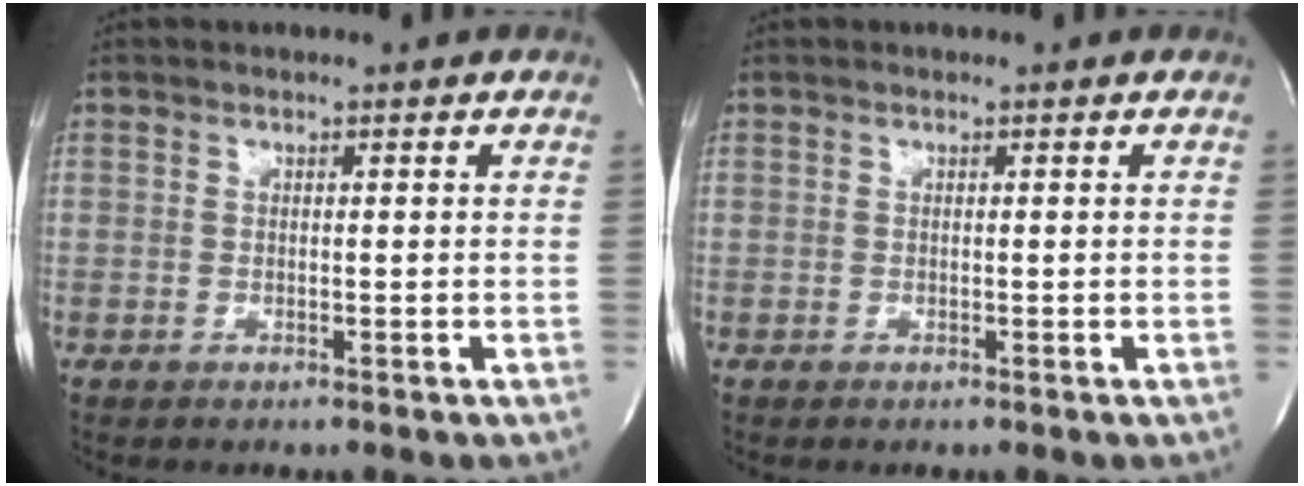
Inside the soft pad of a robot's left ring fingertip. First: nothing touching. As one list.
[{"total": 0.0}]